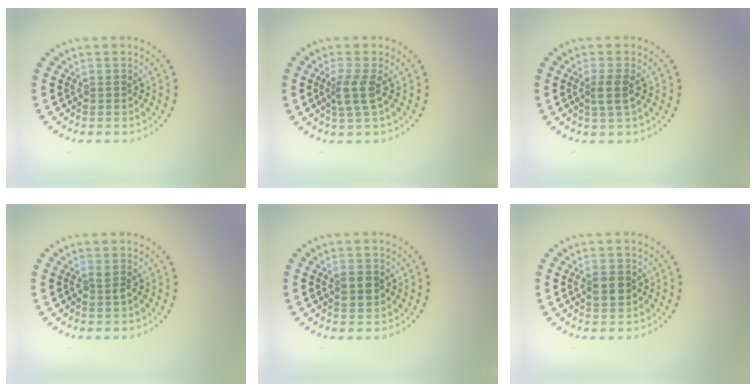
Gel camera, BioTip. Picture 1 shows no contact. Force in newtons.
{"total": 2.4, "press": 1.9, "slide": 1.5}
{"total": 1.9, "press": 1.6, "slide": 1.0}
{"total": 0.6, "press": 0.6, "slide": 0.1}
{"total": 2.6, "press": 2.6, "slide": 0.2}
{"total": 2.6, "press": 2.6, "slide": 0.1}